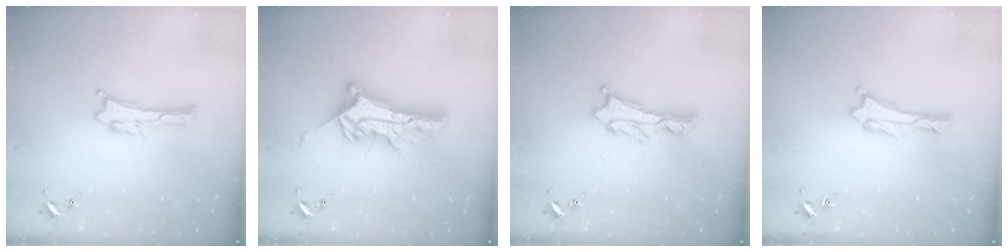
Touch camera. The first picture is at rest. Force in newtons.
{"total": 10.8, "press": 10.8, "slide": 0.9}
{"total": 2.0, "press": 2.0, "slide": 0.2}
{"total": 0.6, "press": 0.6, "slide": 0.1}